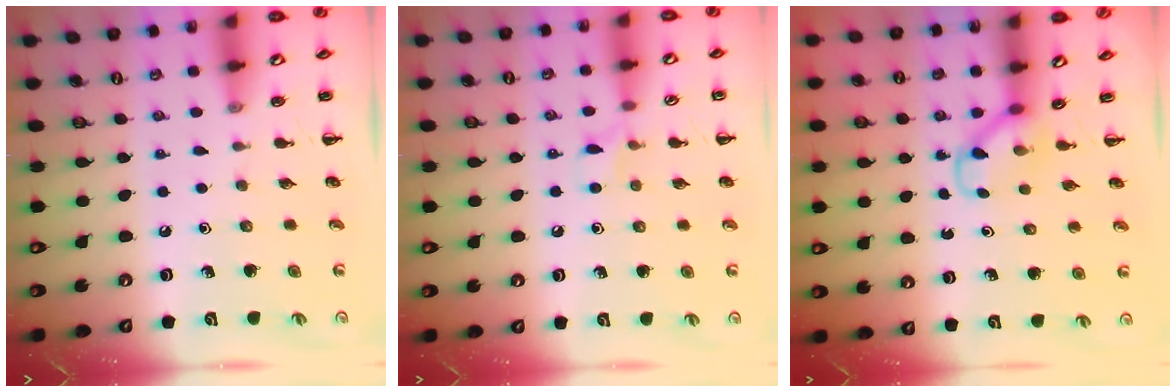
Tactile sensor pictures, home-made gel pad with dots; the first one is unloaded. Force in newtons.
{"total": 5.0, "press": 4.8, "slide": 1.5}
{"total": 3.4, "press": 3.1, "slide": 1.4}